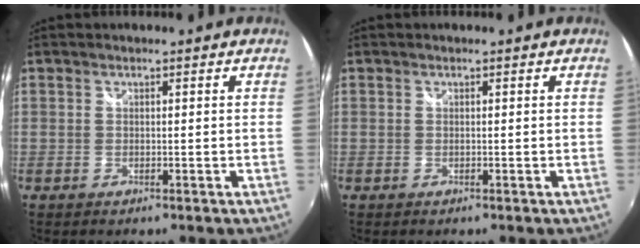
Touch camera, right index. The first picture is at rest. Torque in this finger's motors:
{"motor_torque": [-0.14, 0.07, -0.01, 0.00]}